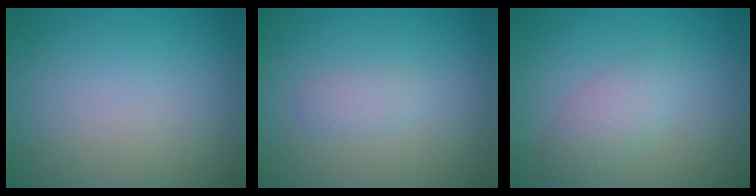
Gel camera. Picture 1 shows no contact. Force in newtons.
{"total": 1.2, "press": 1.2, "slide": 0.1}
{"total": 2.4, "press": 2.4, "slide": 0.0}